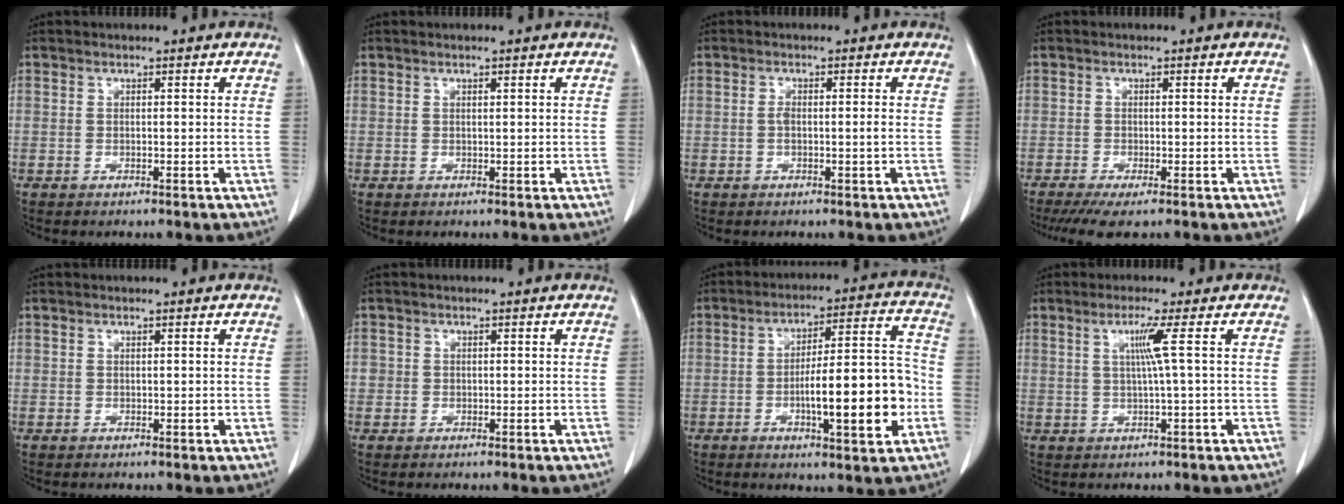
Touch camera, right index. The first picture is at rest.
{"total": 0.0}
{"total": 1.8, "force": [-0.3, 0.2, 1.7], "torque": [-0.034, 0.000, -0.006]}
{"total": 4.2, "force": [-3.1, 0.4, 2.8], "torque": [-0.044, -0.011, -0.049]}
{"total": 0.0}
{"total": 1.1, "force": [-0.1, 1.1, 0.1], "torque": [0.009, 0.005, -0.005]}
{"total": 14.3, "force": [-3.7, 2.6, 13.5], "torque": [-0.204, 0.019, -0.051]}
{"total": 3.5, "force": [0.9, -1.2, 3.2], "torque": [-0.065, -0.001, 0.021]}